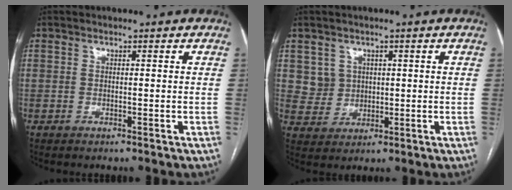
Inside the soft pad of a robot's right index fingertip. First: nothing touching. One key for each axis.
{"total": 4.3, "fx": 1.5, "fy": 4.0, "fz": 0.2, "tx": -0.003, "ty": 0.010, "tz": 0.035}